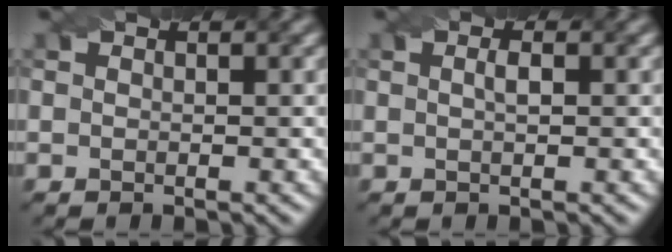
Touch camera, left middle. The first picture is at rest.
{"total": 0.8, "force": [-0.3, 0.1, 0.7], "torque": [-0.014, 0.008, 0.003]}